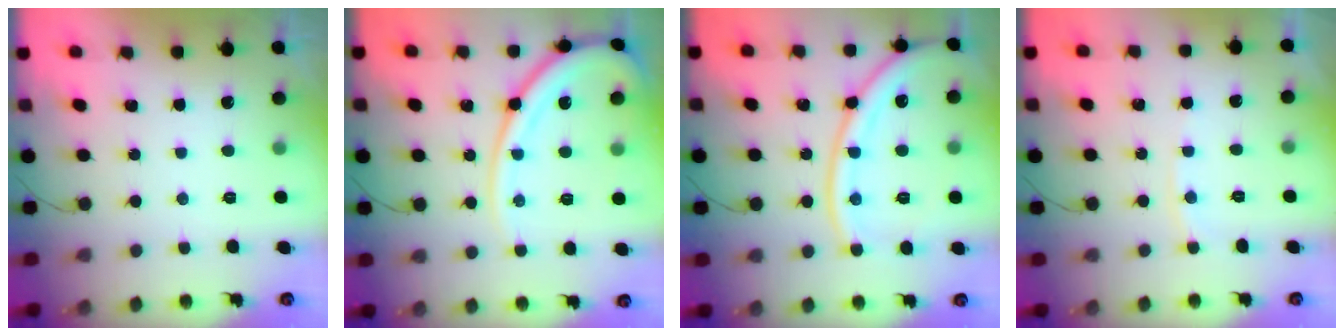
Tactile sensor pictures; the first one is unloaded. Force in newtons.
{"total": 14.9, "press": 14.8, "slide": 1.7}
{"total": 16.8, "press": 16.7, "slide": 2.0}
{"total": 4.7, "press": 4.7, "slide": 0.3}